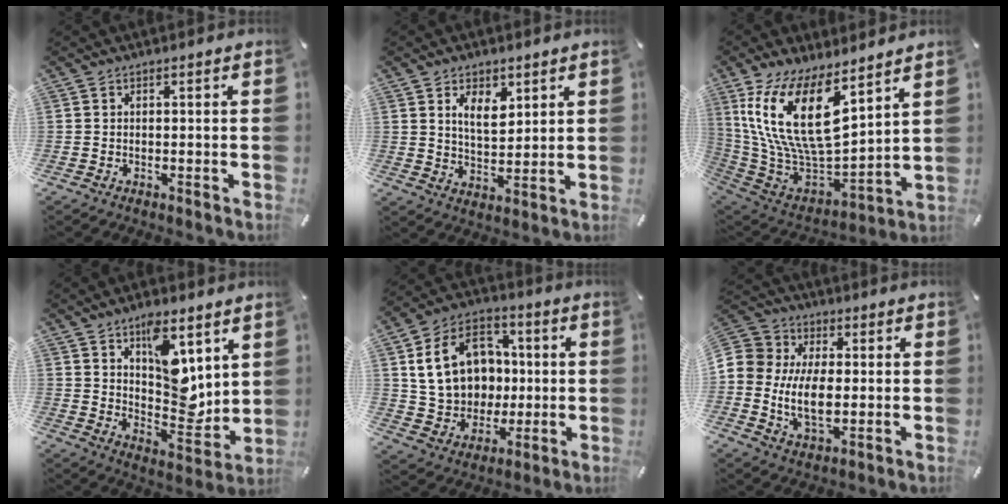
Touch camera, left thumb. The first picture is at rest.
{"total": 6.8, "force": [3.7, 4.0, 4.1], "torque": [-0.061, -0.013, 0.061]}
{"total": 21.1, "force": [10.2, 9.4, 15.9], "torque": [-0.351, -0.068, 0.179]}
{"total": 13.5, "force": [6.3, 7.6, 9.2], "torque": [-0.100, -0.048, 0.111]}
{"total": 17.8, "force": [2.0, 14.9, 9.5], "torque": [-0.179, 0.013, 0.049]}
{"total": 13.2, "force": [-1.8, 9.2, 9.2], "torque": [-0.198, 0.009, -0.032]}